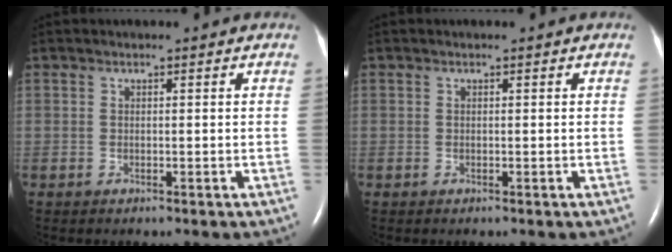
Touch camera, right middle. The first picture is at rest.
{"total": 0.0}